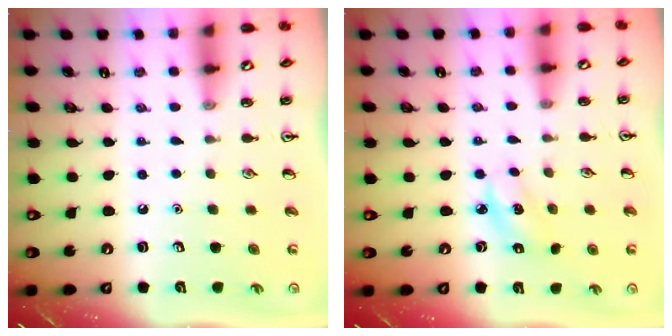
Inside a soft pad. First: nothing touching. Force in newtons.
{"total": 3.0, "press": 3.0, "slide": 0.5}